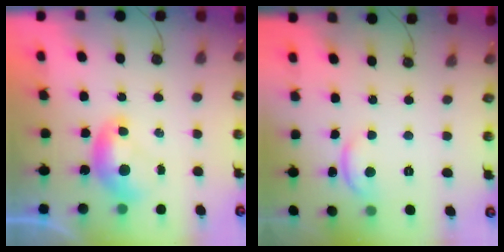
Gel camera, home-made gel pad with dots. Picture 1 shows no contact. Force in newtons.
{"total": 2.0, "press": 2.0, "slide": 0.4}